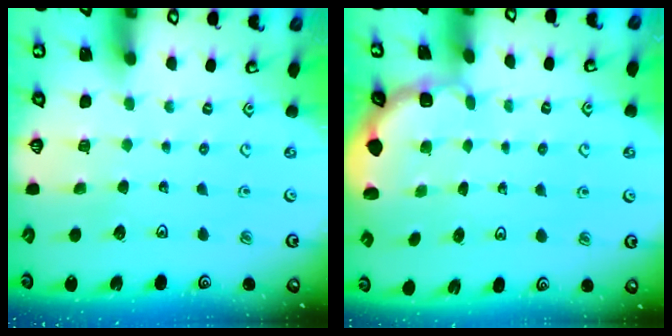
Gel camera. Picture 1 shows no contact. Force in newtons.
{"total": 1.9, "press": 1.7, "slide": 0.8}